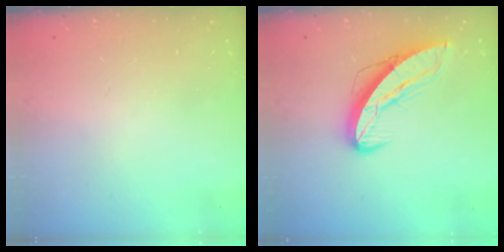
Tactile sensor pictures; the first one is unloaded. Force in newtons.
{"total": 11.0, "press": 11.0, "slide": 1.1}